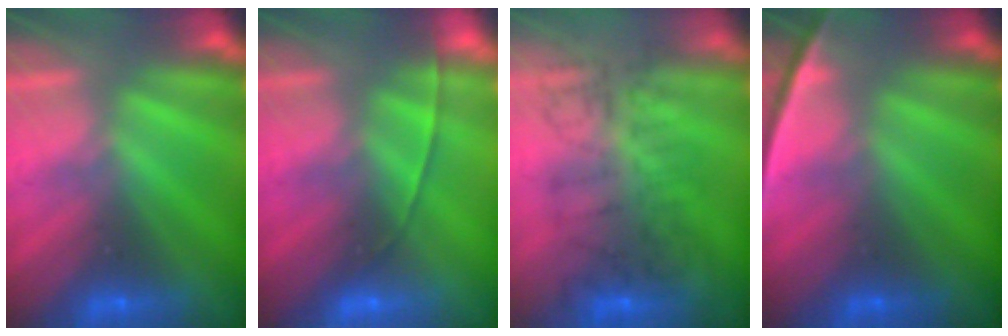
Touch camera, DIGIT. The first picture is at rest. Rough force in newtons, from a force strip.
{"total": 1.9}
{"total": 4.5}
{"total": 2.4}